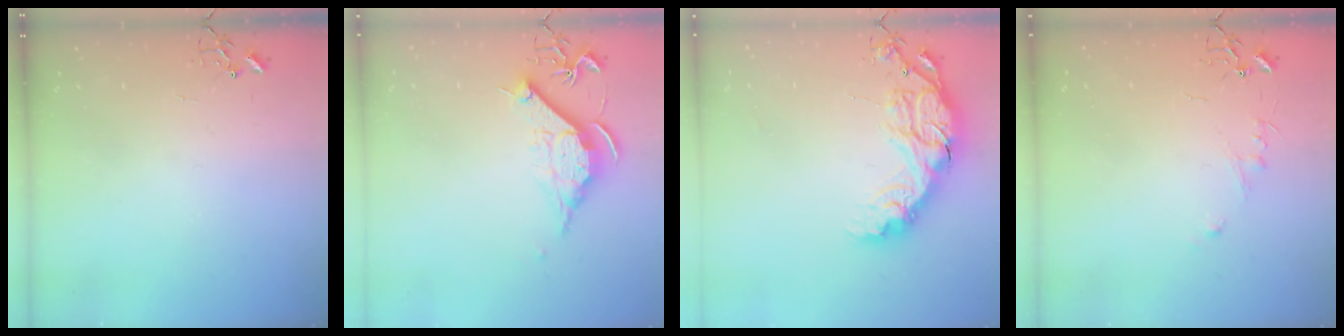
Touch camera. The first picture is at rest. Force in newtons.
{"total": 11.4, "press": 11.4, "slide": 0.6}
{"total": 17.2, "press": 17.2, "slide": 0.5}
{"total": 5.2, "press": 5.2, "slide": 0.6}